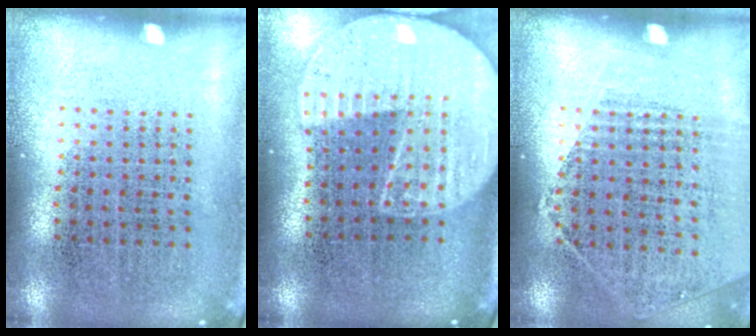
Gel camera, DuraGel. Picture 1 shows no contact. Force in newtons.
{"total": 2.3, "press": 2.0, "slide": 1.1}
{"total": 1.2, "press": 1.0, "slide": 0.6}